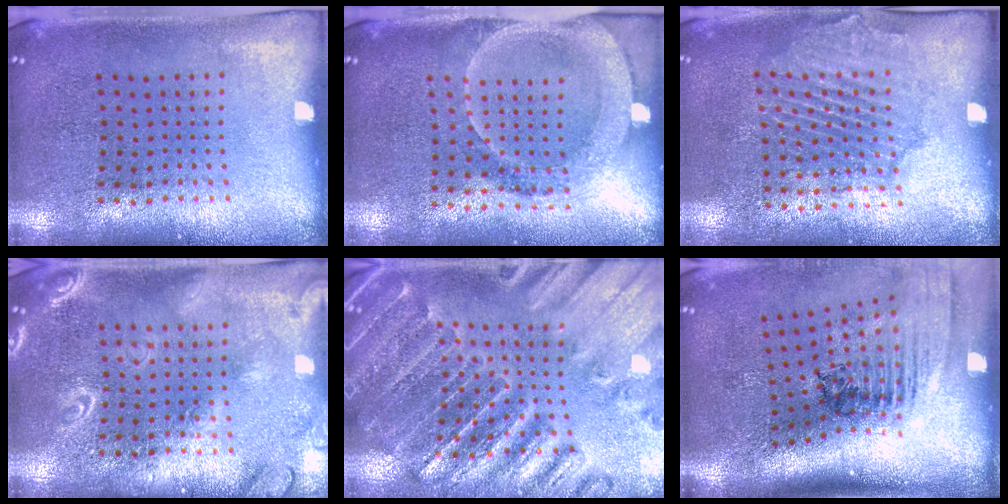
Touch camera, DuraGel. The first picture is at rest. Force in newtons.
{"total": 1.8, "press": 1.7, "slide": 0.7}
{"total": 1.5, "press": 1.5, "slide": 0.4}
{"total": 2.1, "press": 2.1, "slide": 0.2}
{"total": 2.7, "press": 2.7, "slide": 0.4}
{"total": 2.5, "press": 1.8, "slide": 1.7}